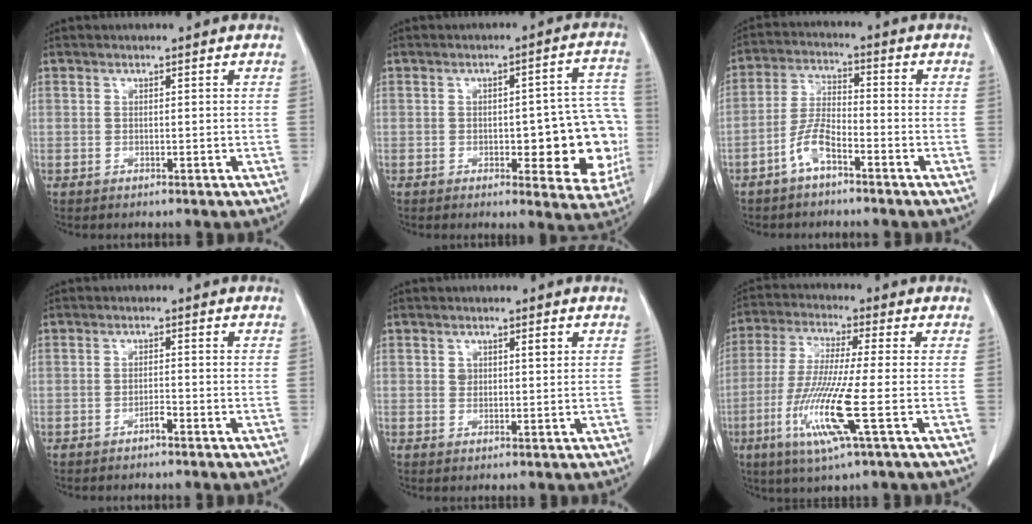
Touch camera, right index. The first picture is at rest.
{"total": 13.6, "force": [-2.2, 4.7, 12.6], "torque": [-0.123, 0.027, -0.021]}
{"total": 5.6, "force": [-3.5, 1.4, 4.1], "torque": [-0.093, 0.008, -0.071]}
{"total": 1.2, "force": [-1.0, 0.0, 0.7], "torque": [-0.011, 0.002, -0.017]}
{"total": 1.7, "force": [0.8, 0.9, 1.2], "torque": [-0.018, 0.003, 0.016]}
{"total": 12.0, "force": [-3.9, -0.4, 11.3], "torque": [-0.238, -0.027, -0.082]}